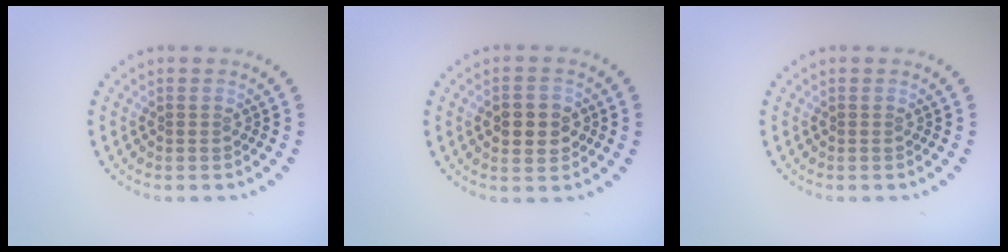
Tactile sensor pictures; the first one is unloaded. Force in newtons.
{"total": 3.2, "press": 3.2, "slide": 0.3}
{"total": 0.0}